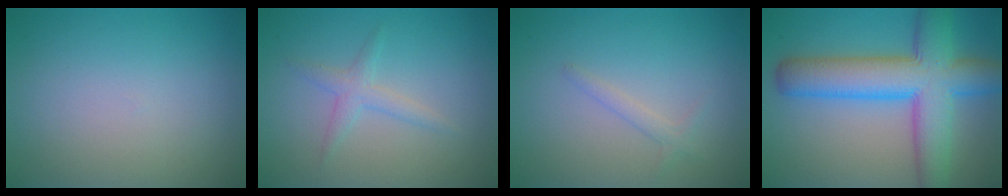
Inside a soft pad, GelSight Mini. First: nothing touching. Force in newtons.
{"total": 1.8, "press": 1.8, "slide": 0.1}
{"total": 1.0, "press": 1.0, "slide": 0.0}
{"total": 9.7, "press": 9.7, "slide": 0.2}